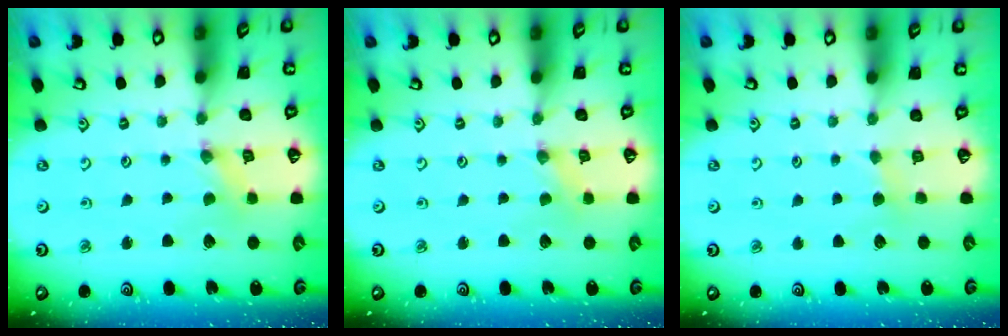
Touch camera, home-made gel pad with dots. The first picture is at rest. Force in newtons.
{"total": 0.0}
{"total": 2.5, "press": 2.4, "slide": 0.4}